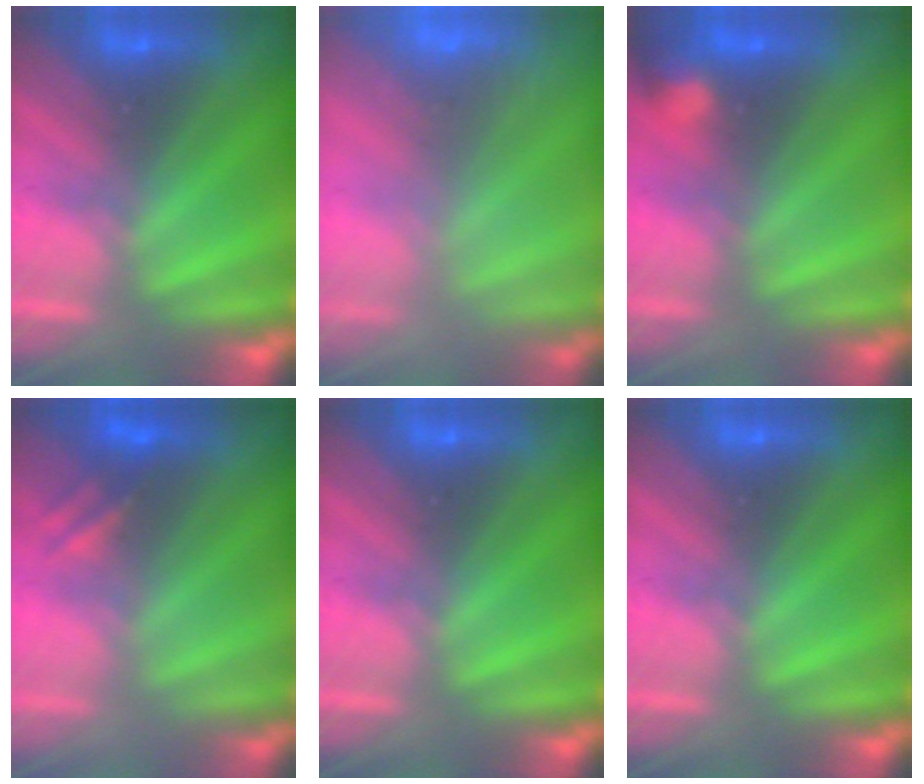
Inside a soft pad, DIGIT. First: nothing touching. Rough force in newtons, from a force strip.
{"total": 9.8}
{"total": 2.9}
{"total": 2.6}
{"total": 0.0}
{"total": 0.0}